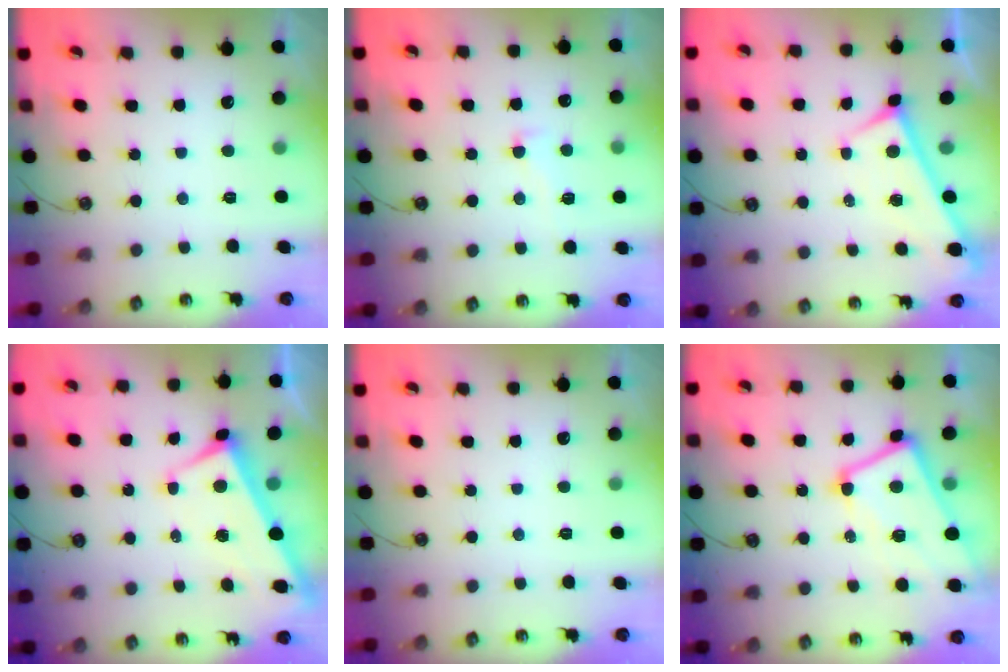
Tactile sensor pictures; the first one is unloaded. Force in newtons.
{"total": 1.8, "press": 1.5, "slide": 1.0}
{"total": 0.0}
{"total": 2.8, "press": 2.7, "slide": 0.9}
{"total": 0.0}
{"total": 7.1, "press": 7.0, "slide": 1.3}